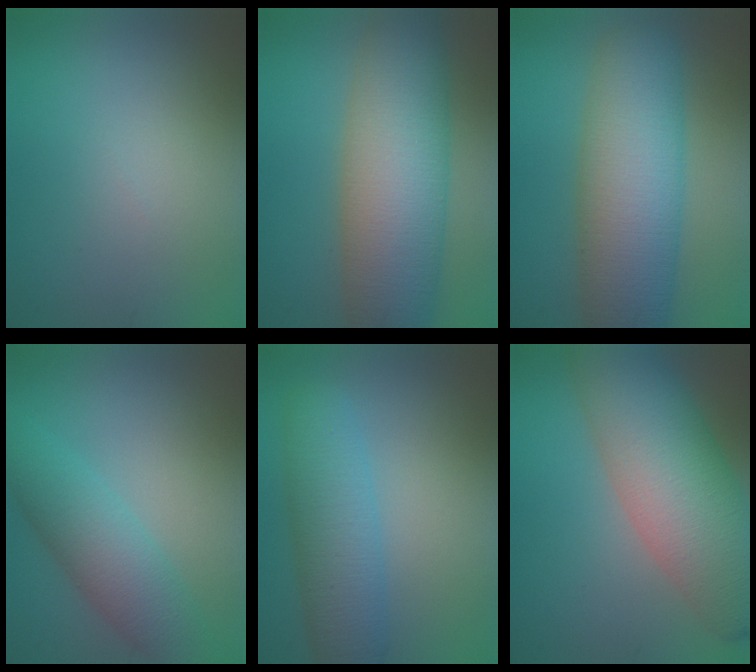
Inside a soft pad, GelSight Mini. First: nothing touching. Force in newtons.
{"total": 10.7, "press": 10.7, "slide": 0.6}
{"total": 10.0, "press": 10.0, "slide": 0.1}
{"total": 5.3, "press": 5.3, "slide": 0.2}
{"total": 5.5, "press": 5.5, "slide": 0.3}
{"total": 10.9, "press": 10.8, "slide": 0.3}